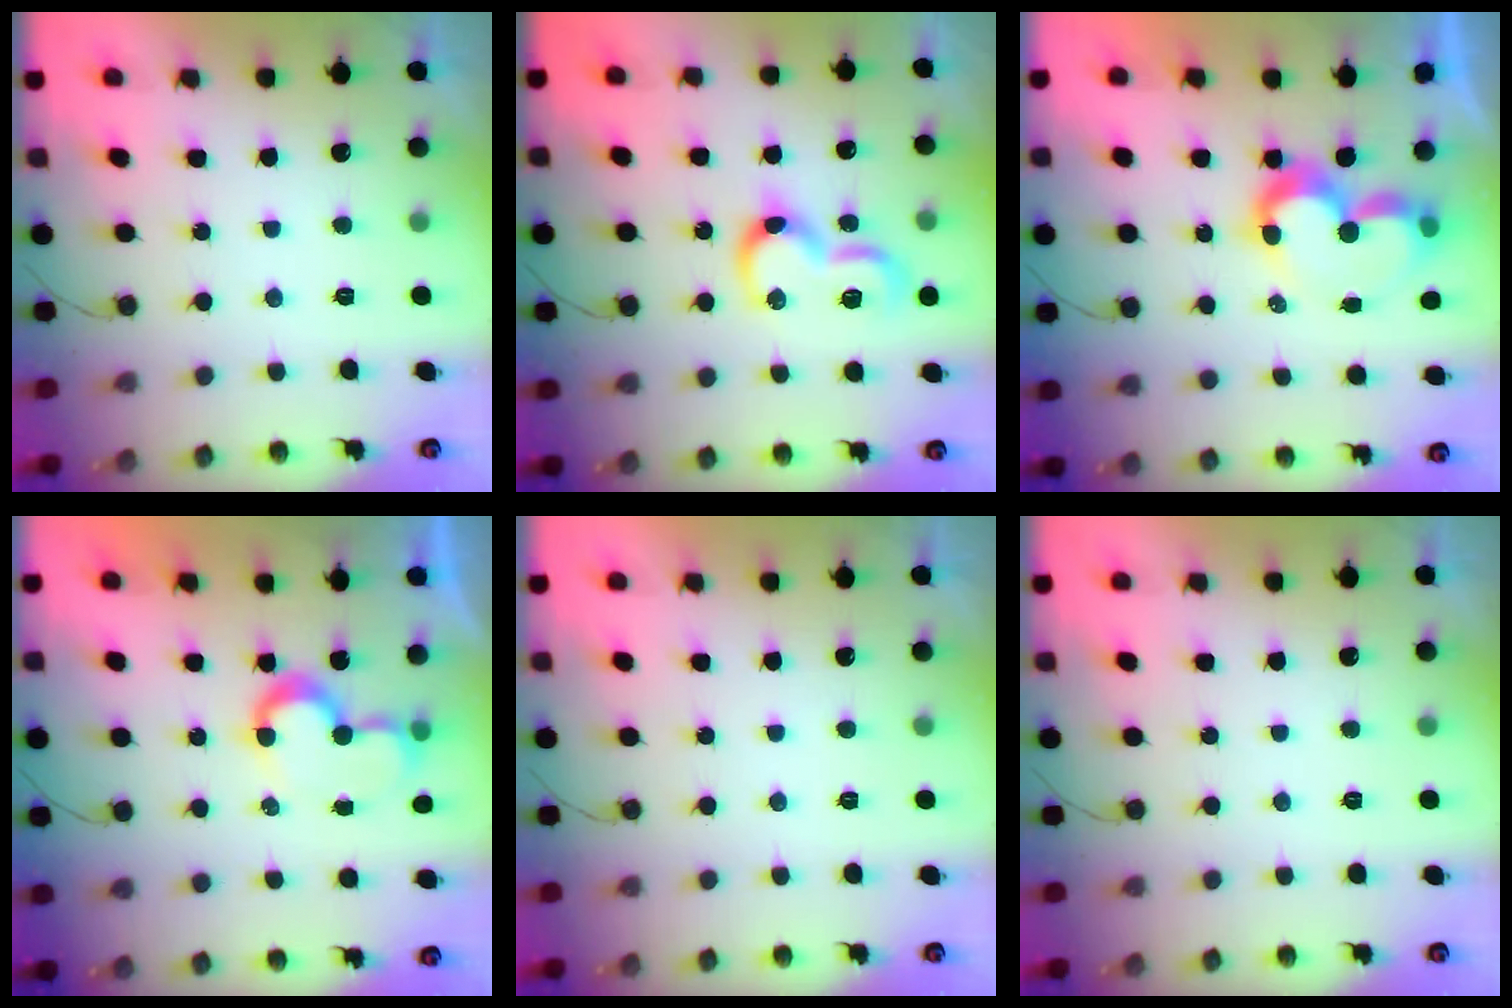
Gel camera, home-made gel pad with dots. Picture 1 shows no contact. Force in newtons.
{"total": 11.8, "press": 11.8, "slide": 0.5}
{"total": 9.4, "press": 9.4, "slide": 0.9}
{"total": 8.4, "press": 8.4, "slide": 0.7}
{"total": 1.8, "press": 1.8, "slide": 0.1}
{"total": 0.0}